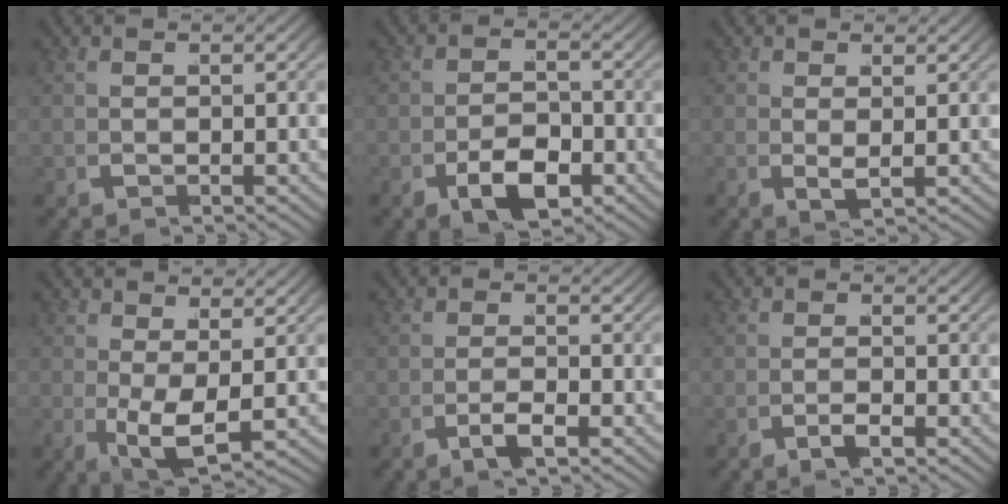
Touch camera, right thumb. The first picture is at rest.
{"total": 4.3, "force": [-2.6, 2.4, 2.3], "torque": [-0.032, -0.017, -0.046]}
{"total": 0.6, "force": [0.5, 0.1, 0.2], "torque": [-0.004, -0.008, 0.010]}
{"total": 3.9, "force": [-0.2, 2.2, 3.2], "torque": [-0.061, -0.027, 0.000]}
{"total": 1.7, "force": [-1.6, 0.1, 0.4], "torque": [-0.008, -0.005, -0.036]}
{"total": 1.3, "force": [-1.3, 0.1, 0.1], "torque": [-0.001, -0.005, -0.030]}